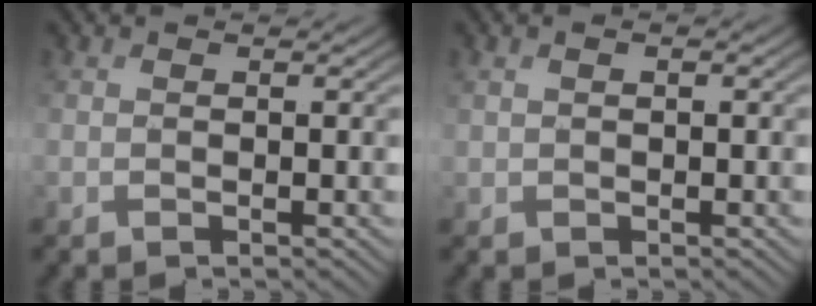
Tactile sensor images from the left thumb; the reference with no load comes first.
{"total": 1.1, "force": [0.3, 0.8, 0.7], "torque": [-0.015, 0.000, 0.008]}